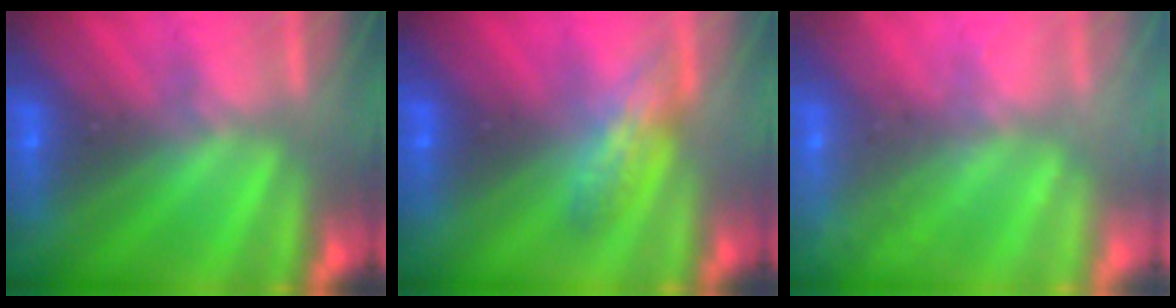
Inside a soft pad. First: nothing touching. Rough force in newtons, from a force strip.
{"total": 2.5}
{"total": 2.4}